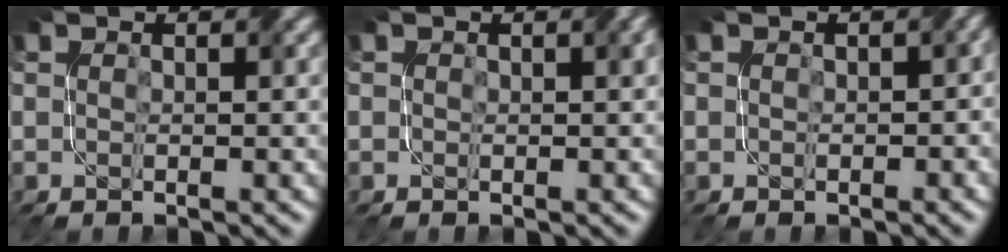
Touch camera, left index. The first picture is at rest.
{"total": 0.6, "force": [0.1, 0.4, 0.4], "torque": [-0.003, 0.004, 0.006]}
{"total": 1.3, "force": [-0.1, 1.1, 0.8], "torque": [-0.004, -0.001, 0.004]}